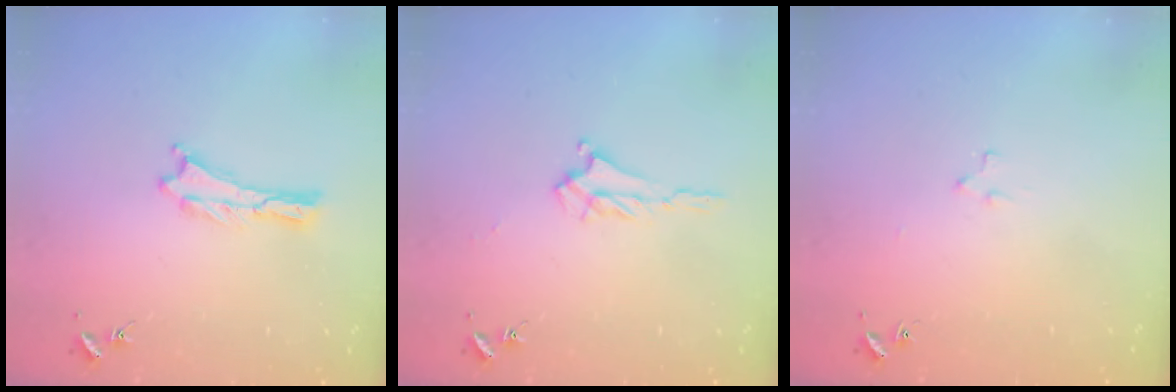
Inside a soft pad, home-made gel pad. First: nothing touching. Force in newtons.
{"total": 2.4, "press": 2.4, "slide": 0.4}
{"total": 2.2, "press": 2.2, "slide": 0.2}